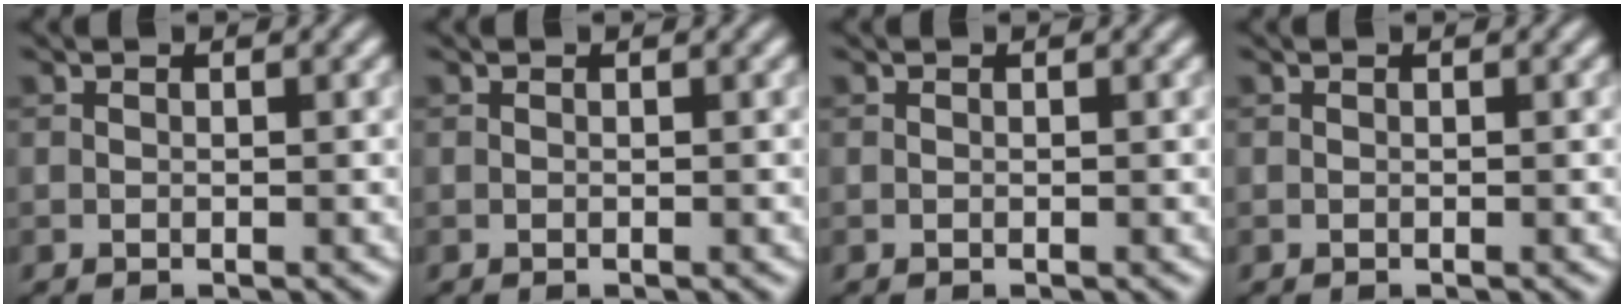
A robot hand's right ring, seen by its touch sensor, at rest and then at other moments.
{"total": 0.0}
{"total": 0.0}
{"total": 0.0}